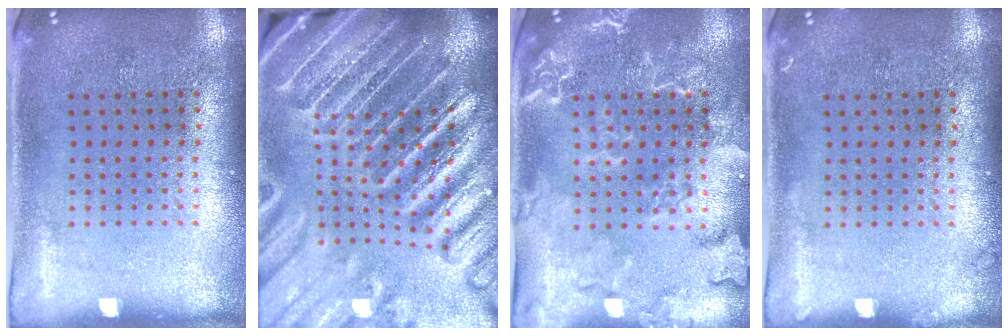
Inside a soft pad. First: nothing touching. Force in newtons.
{"total": 5.2, "press": 4.6, "slide": 2.5}
{"total": 2.5, "press": 2.4, "slide": 0.7}
{"total": 0.5, "press": 0.5, "slide": 0.1}